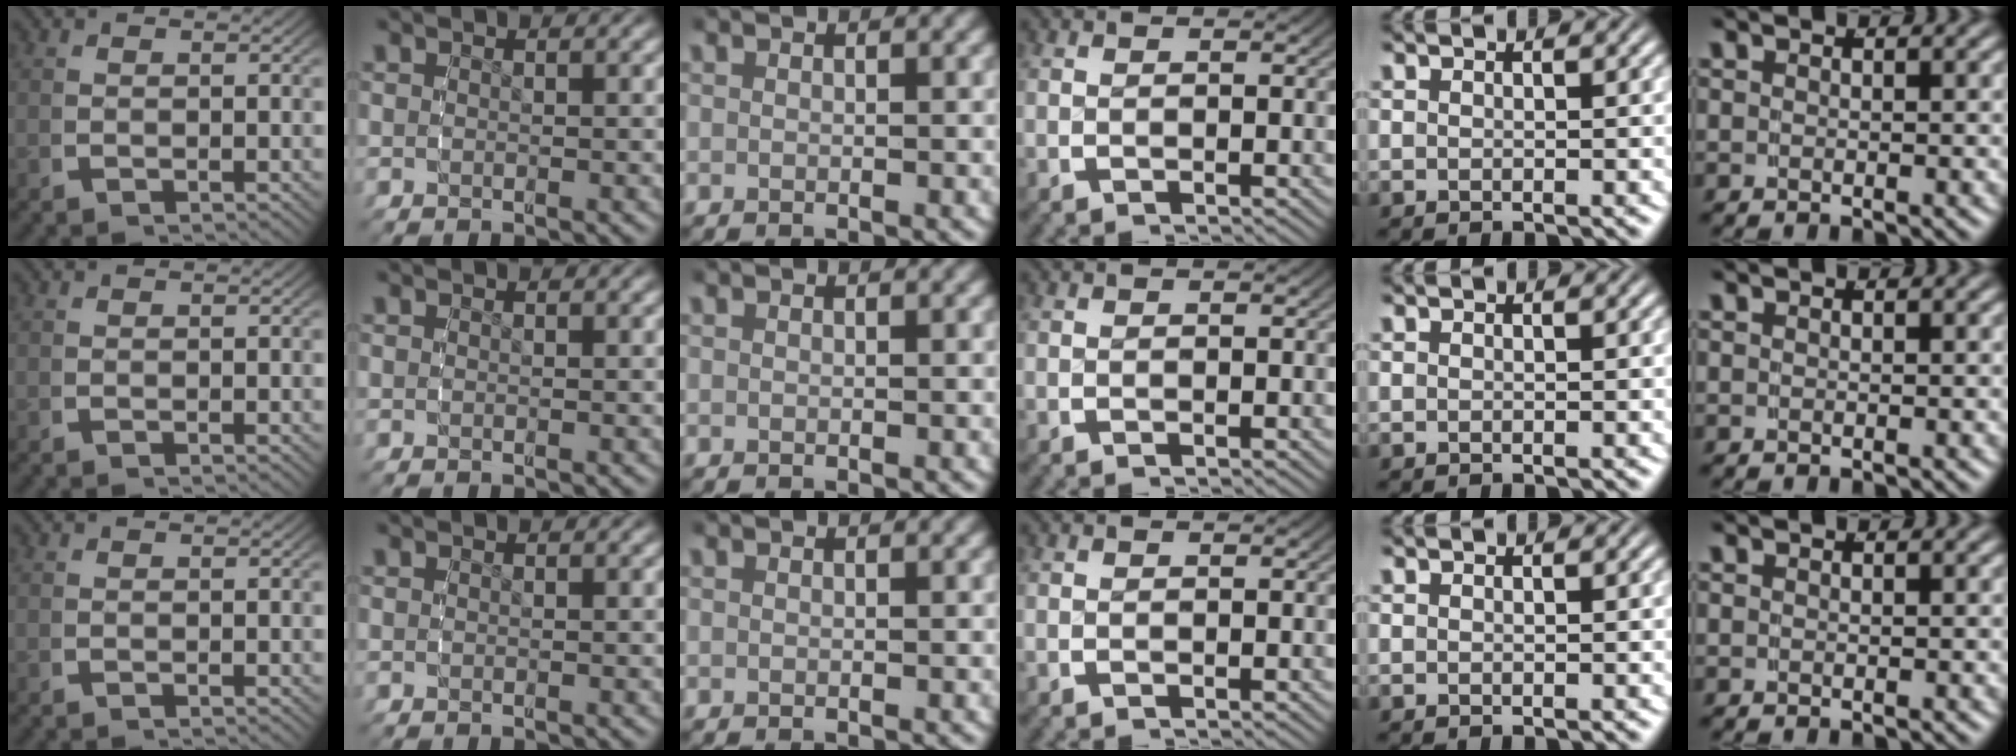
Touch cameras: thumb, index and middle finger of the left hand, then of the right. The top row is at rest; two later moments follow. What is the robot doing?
{"motion": "reach", "object": "shirt"}